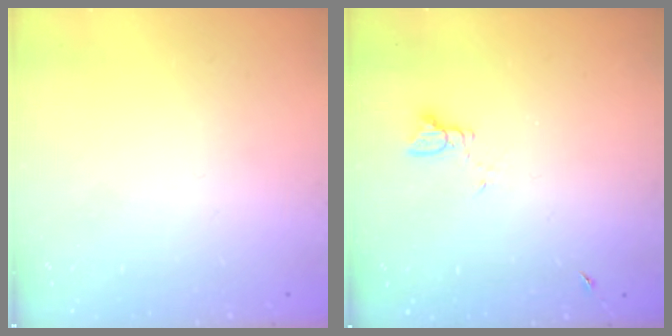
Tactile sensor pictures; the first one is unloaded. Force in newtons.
{"total": 2.0, "press": 2.0, "slide": 0.3}